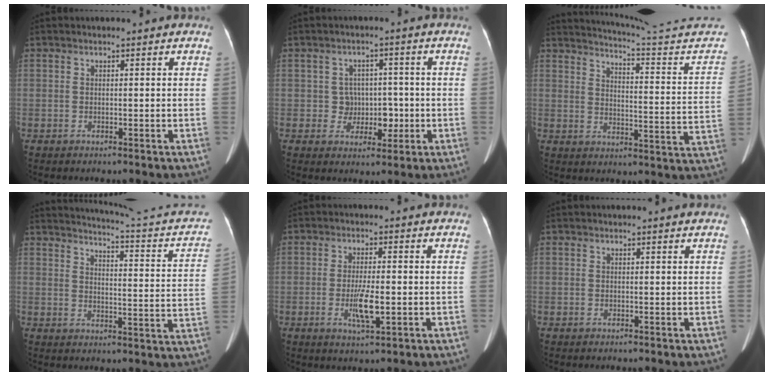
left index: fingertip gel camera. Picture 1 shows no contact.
{"total": 4.4, "force": [-0.7, 4.1, 1.3], "torque": [-0.009, 0.011, -0.003]}
{"total": 21.4, "force": [20.5, -1.7, 6.2], "torque": [-0.098, -0.113, 0.245]}
{"total": 17.2, "force": [15.6, 0.7, 7.2], "torque": [-0.101, -0.057, 0.173]}
{"total": 5.0, "force": [-1.5, 0.9, 4.7], "torque": [-0.094, -0.011, -0.021]}
{"total": 1.1, "force": [1.1, -0.1, 0.2], "torque": [-0.013, -0.001, 0.009]}